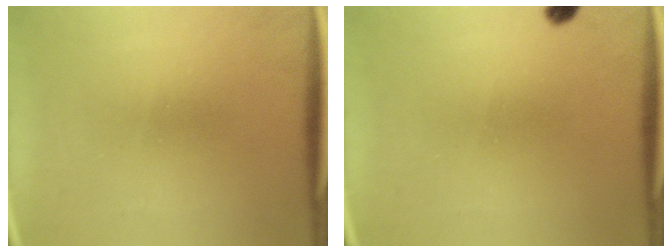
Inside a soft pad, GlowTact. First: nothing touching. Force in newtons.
{"total": 1.5}